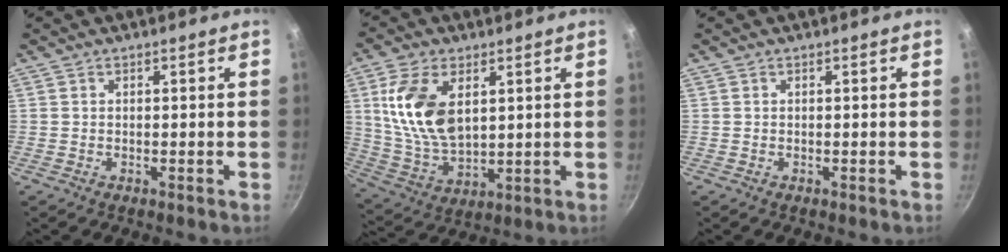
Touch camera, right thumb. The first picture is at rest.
{"total": 14.4, "force": [4.1, 8.2, 11.1], "torque": [-0.204, -0.022, 0.091]}
{"total": 0.0}